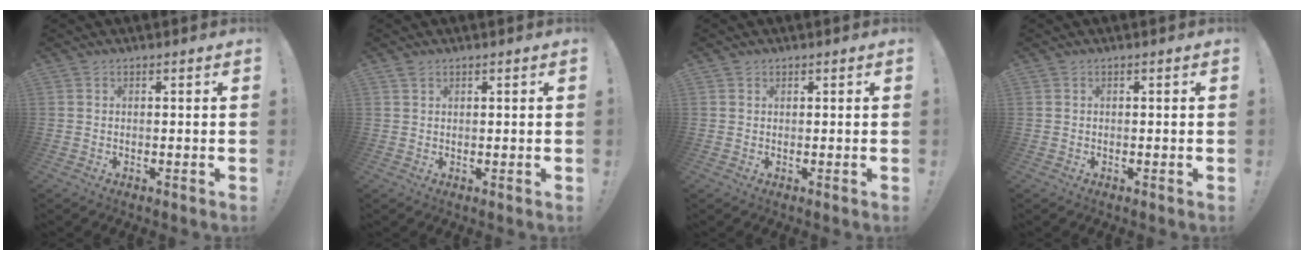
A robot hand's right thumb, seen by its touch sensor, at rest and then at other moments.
{"total": 1.3, "force": [0.9, 0.6, 0.5], "torque": [-0.005, -0.002, 0.017]}
{"total": 0.8, "force": [0.5, 0.6, 0.0], "torque": [0.004, -0.001, 0.009]}
{"total": 0.0}